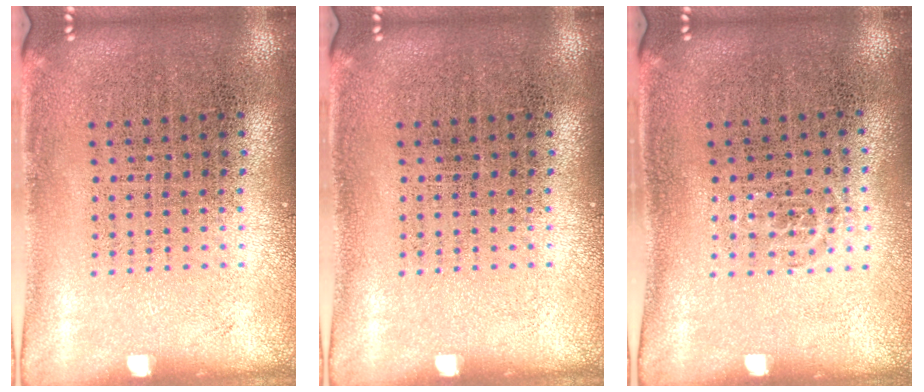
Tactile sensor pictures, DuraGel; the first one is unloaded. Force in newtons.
{"total": 0.0}
{"total": 0.6, "press": 0.4, "slide": 0.4}